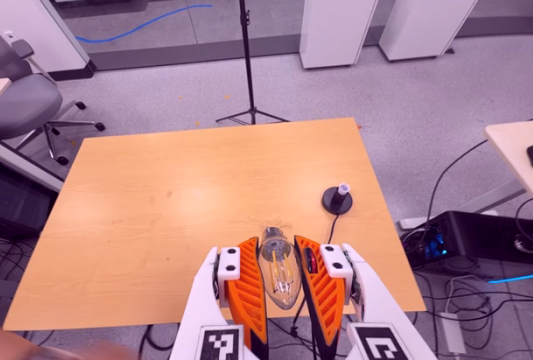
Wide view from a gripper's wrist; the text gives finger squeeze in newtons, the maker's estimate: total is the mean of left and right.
{"total": 22.0, "left": 23.6, "right": 20.4}